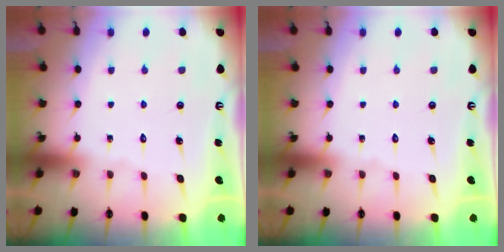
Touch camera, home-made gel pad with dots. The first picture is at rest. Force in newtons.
{"total": 0.0}